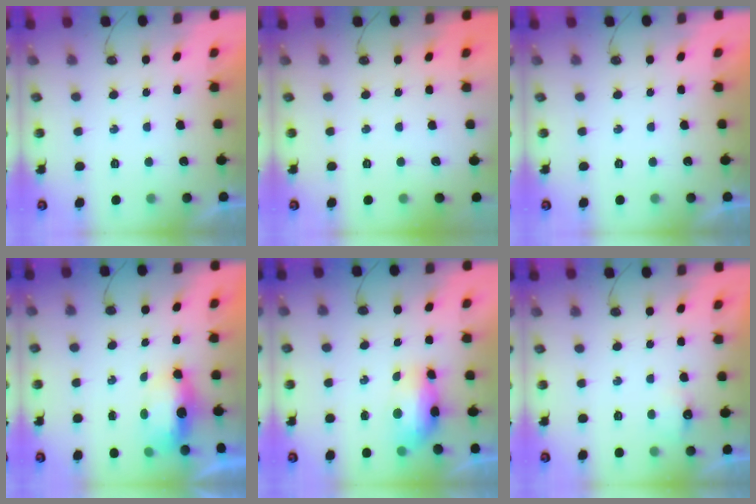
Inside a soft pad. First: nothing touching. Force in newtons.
{"total": 0.0}
{"total": 0.0}
{"total": 9.3, "press": 6.8, "slide": 6.3}
{"total": 10.1, "press": 9.1, "slide": 4.4}
{"total": 4.2, "press": 4.1, "slide": 0.5}